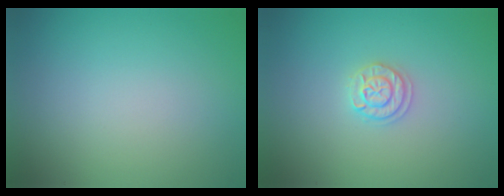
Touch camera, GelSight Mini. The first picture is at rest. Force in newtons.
{"total": 1.8, "press": 1.8, "slide": 0.3}